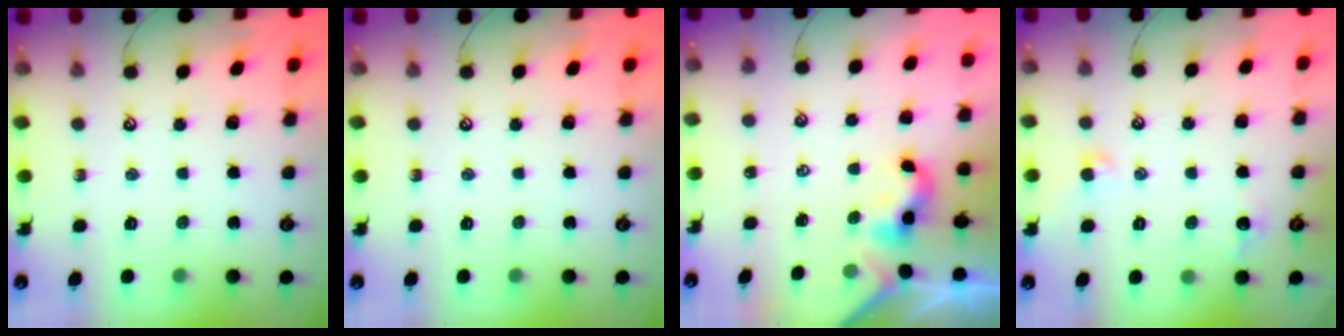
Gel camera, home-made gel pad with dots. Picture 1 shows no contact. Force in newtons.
{"total": 0.0}
{"total": 2.0, "press": 2.0, "slide": 0.2}
{"total": 1.7, "press": 1.6, "slide": 0.5}